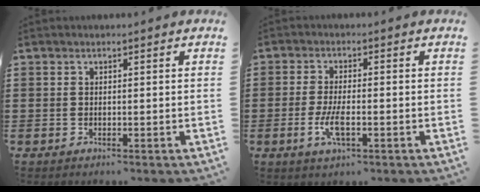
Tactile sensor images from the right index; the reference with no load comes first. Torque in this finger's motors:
{"motor_torque": [2.14, 0.00, 0.24, 0.13]}